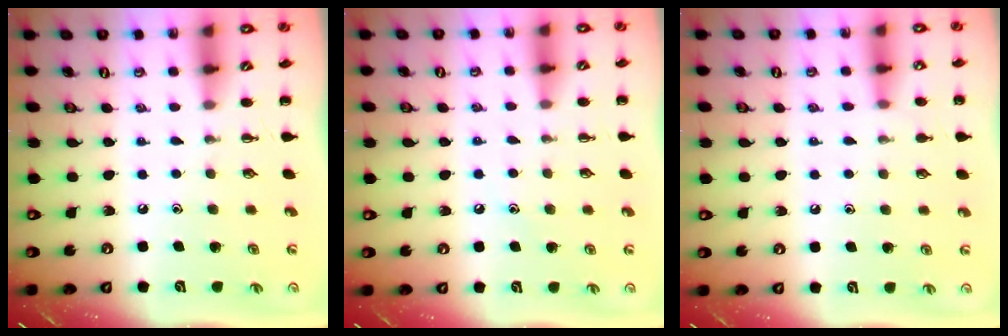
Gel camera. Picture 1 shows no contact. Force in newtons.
{"total": 6.2, "press": 5.9, "slide": 1.8}
{"total": 6.3, "press": 6.0, "slide": 2.0}